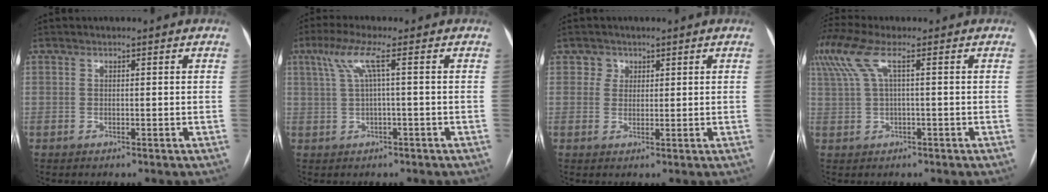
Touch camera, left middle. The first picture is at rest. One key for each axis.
{"total": 4.5, "fx": 1.2, "fy": -0.6, "fz": 4.3, "tx": -0.096, "ty": 0.023, "tz": 0.033}
{"total": 1.9, "fx": 1.0, "fy": 1.7, "fz": -0.2, "tx": 0.014, "ty": 0.001, "tz": 0.009}
{"total": 6.3, "fx": 2.3, "fy": 0.3, "fz": 5.8, "tx": -0.146, "ty": 0.038, "tz": 0.055}